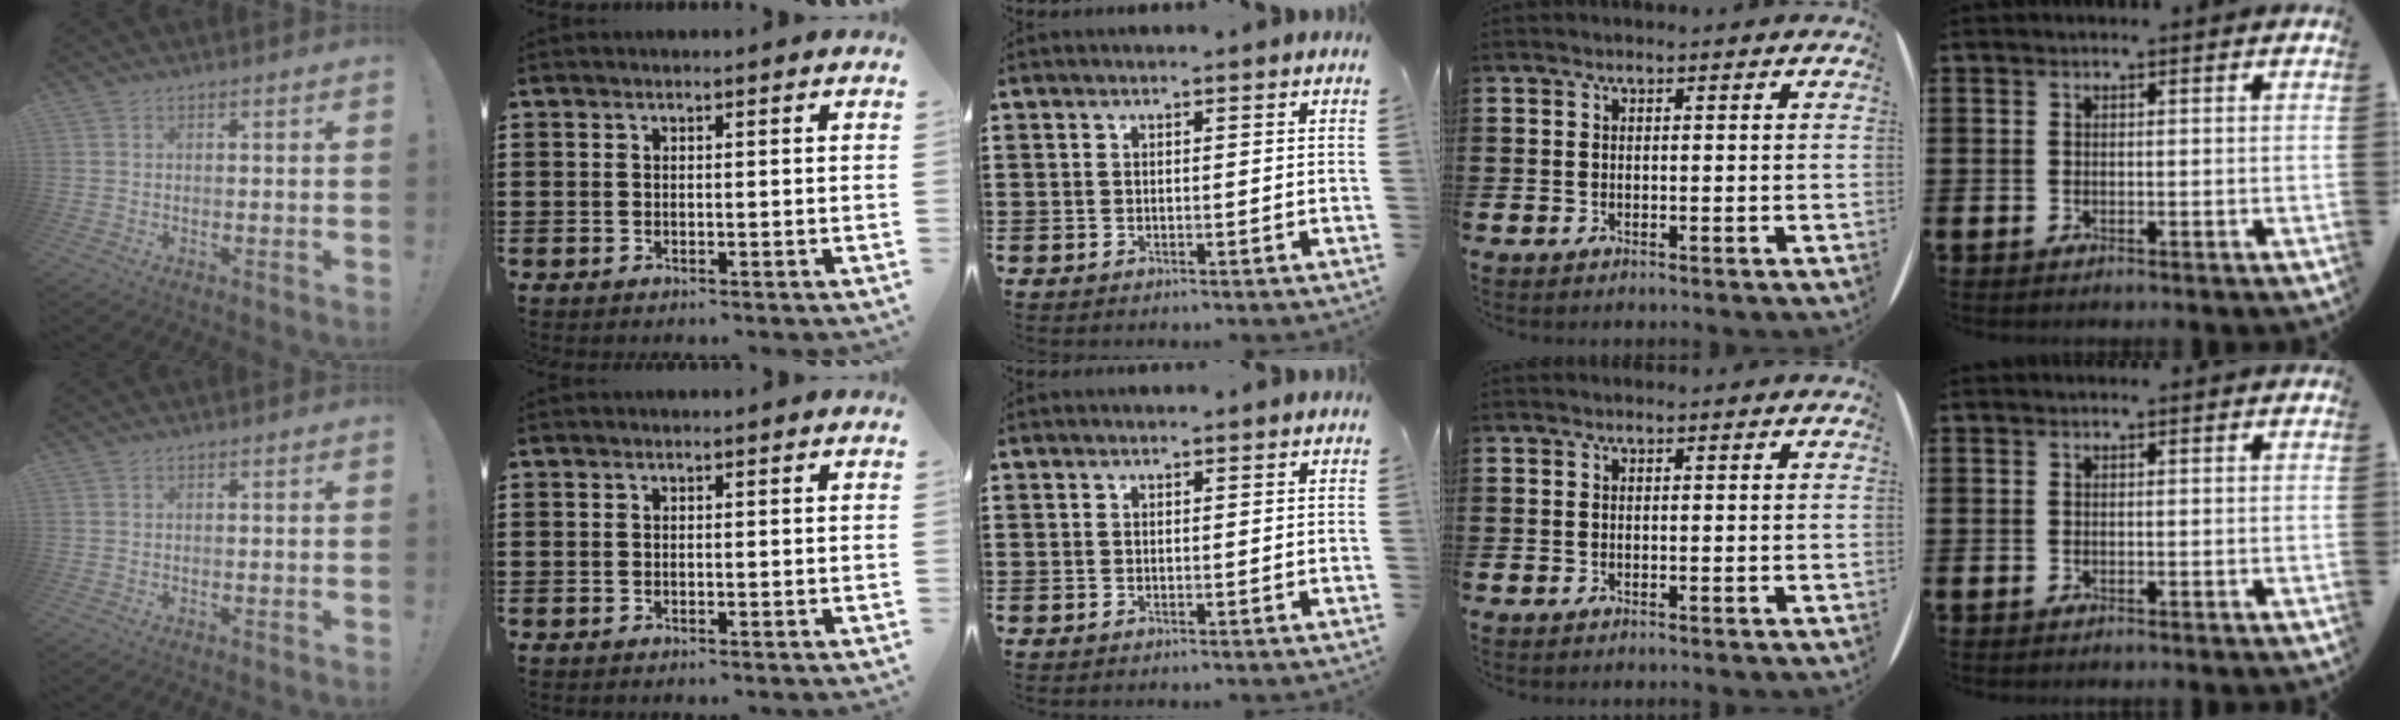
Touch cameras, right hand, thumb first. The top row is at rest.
{}